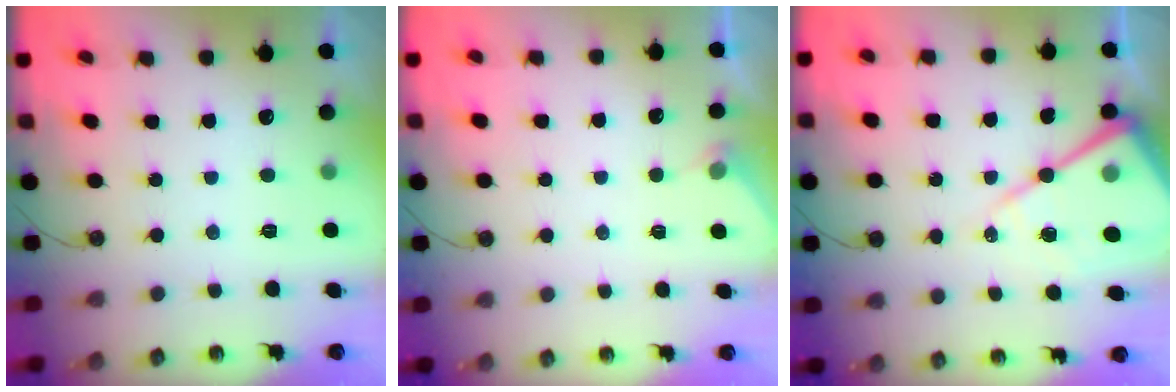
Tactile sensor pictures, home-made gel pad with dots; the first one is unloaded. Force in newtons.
{"total": 2.7, "press": 2.7, "slide": 0.4}
{"total": 17.8, "press": 17.8, "slide": 1.6}